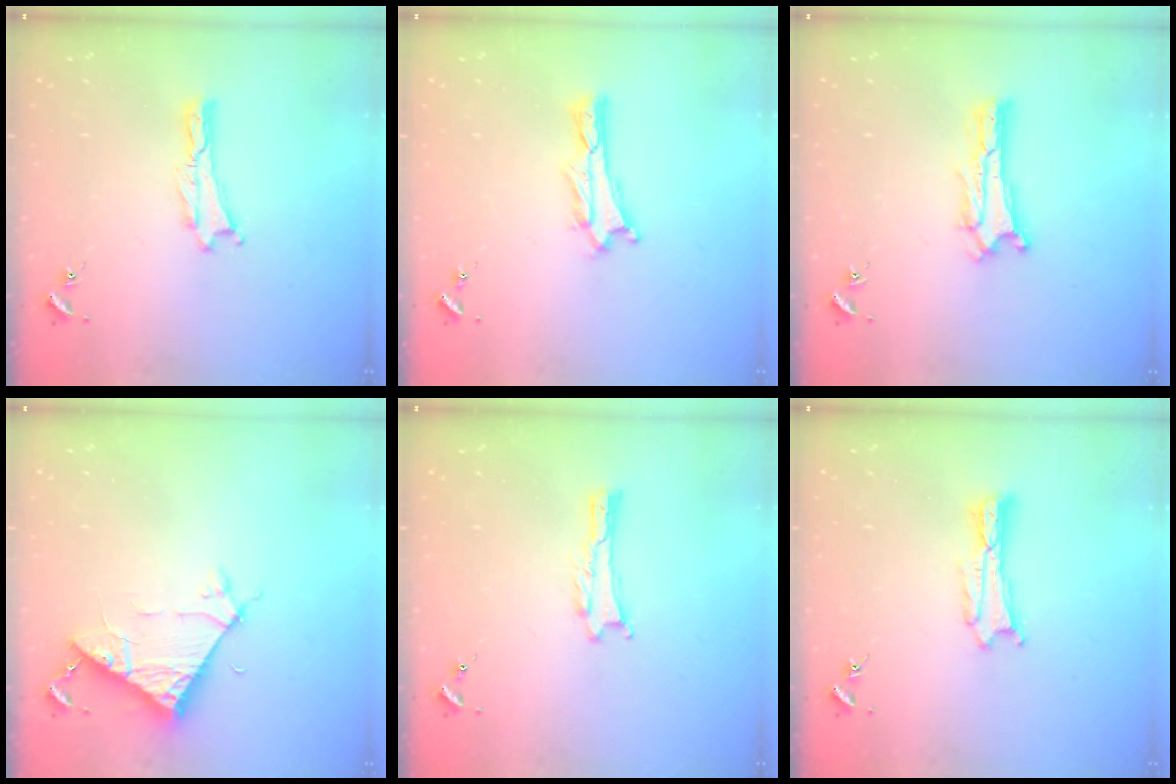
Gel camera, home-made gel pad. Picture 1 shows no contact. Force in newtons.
{"total": 0.9, "press": 0.9, "slide": 0.2}
{"total": 0.7, "press": 0.6, "slide": 0.2}
{"total": 6.7, "press": 6.7, "slide": 0.3}
{"total": 0.0}
{"total": 0.9, "press": 0.9, "slide": 0.2}